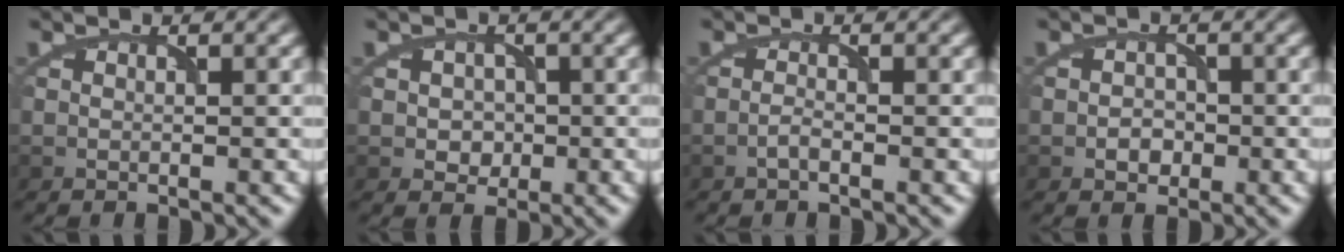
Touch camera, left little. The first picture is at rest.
{"total": 2.1, "force": [-0.2, 1.9, 1.0], "torque": [-0.005, -0.003, -0.007]}
{"total": 0.9, "force": [-0.6, 0.1, 0.6], "torque": [-0.015, 0.002, -0.013]}
{"total": 1.6, "force": [-0.6, 1.3, 0.8], "torque": [-0.010, 0.001, -0.012]}